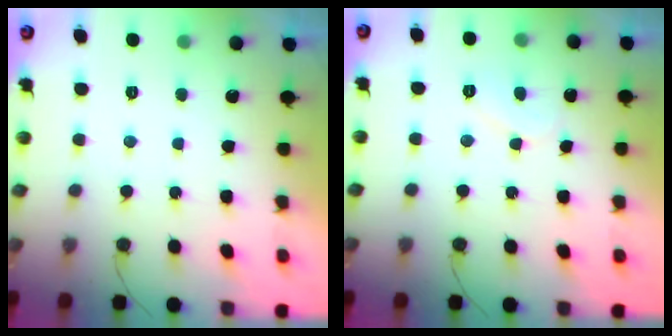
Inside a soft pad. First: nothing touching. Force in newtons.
{"total": 5.4, "press": 5.3, "slide": 0.6}